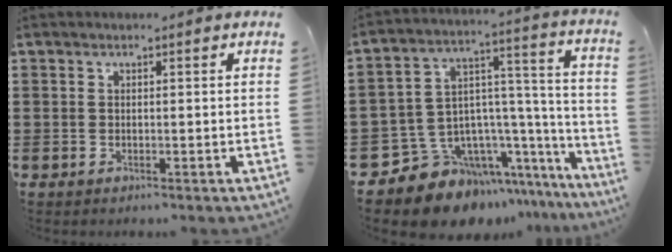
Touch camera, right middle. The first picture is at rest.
{"total": 9.5, "force": [-7.2, 5.9, 2.0], "torque": [-0.066, -0.007, -0.133]}